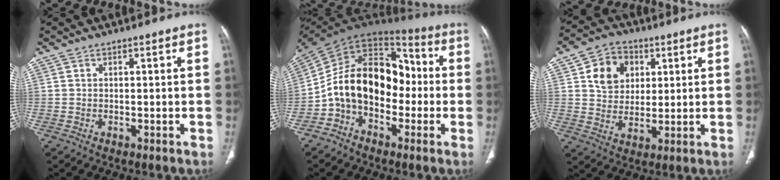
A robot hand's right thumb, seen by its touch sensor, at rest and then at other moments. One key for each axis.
{"total": 18.1, "fx": -3.1, "fy": 12.6, "fz": 12.7, "tx": -0.182, "ty": 0.071, "tz": -0.061}
{"total": 10.5, "fx": 3.4, "fy": 8.3, "fz": 5.4, "tx": -0.058, "ty": -0.008, "tz": 0.061}